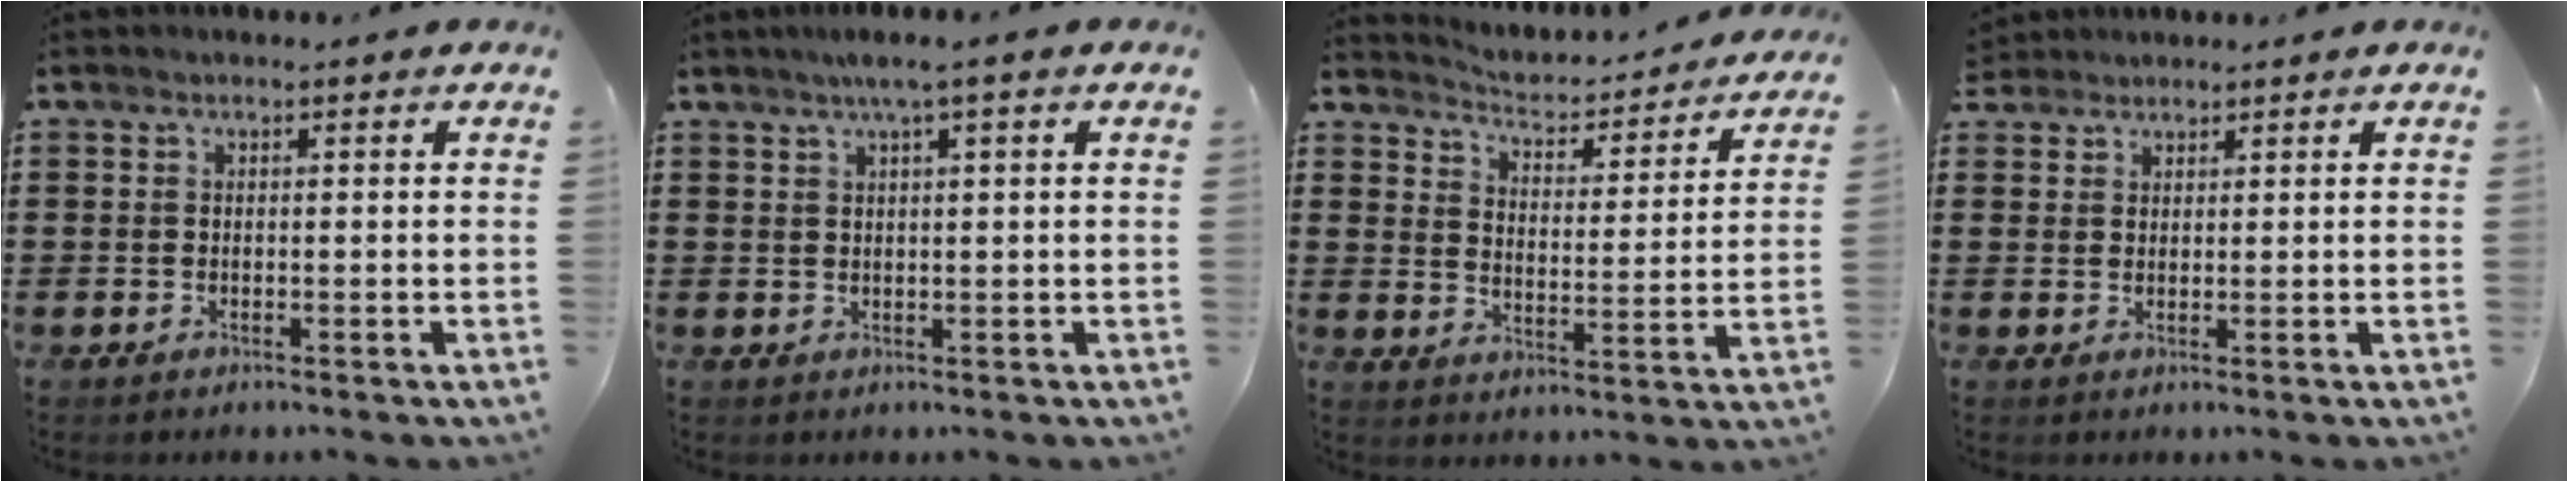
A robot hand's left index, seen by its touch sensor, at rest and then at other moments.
{"total": 2.6, "force": [1.4, -0.2, 2.2], "torque": [-0.044, 0.000, 0.025]}
{"total": 2.7, "force": [2.7, 0.1, 0.0], "torque": [-0.022, -0.035, 0.035]}
{"total": 1.7, "force": [1.6, 0.7, -0.2], "torque": [-0.002, 0.004, 0.032]}